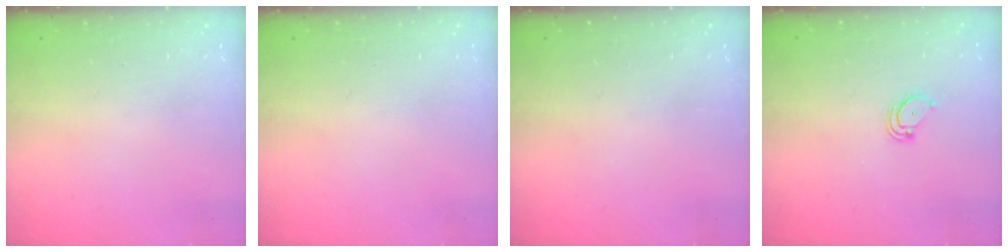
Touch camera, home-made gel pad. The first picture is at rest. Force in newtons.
{"total": 0.0}
{"total": 0.0}
{"total": 2.1, "press": 2.1, "slide": 0.1}